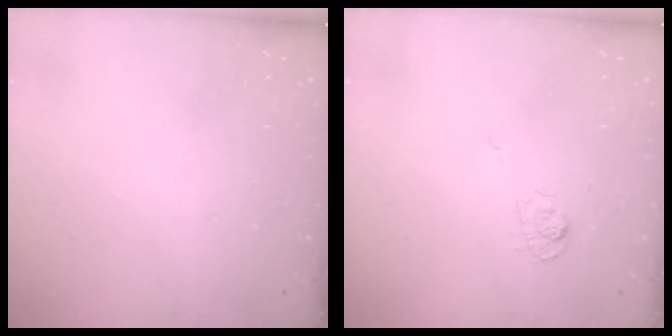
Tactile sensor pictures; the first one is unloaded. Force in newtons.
{"total": 3.6, "press": 3.2, "slide": 1.6}